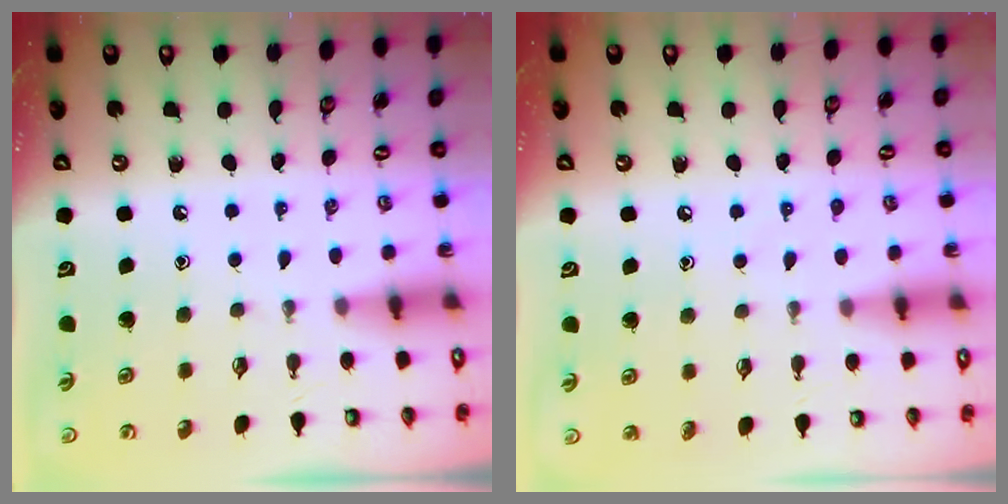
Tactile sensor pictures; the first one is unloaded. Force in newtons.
{"total": 4.3, "press": 4.3, "slide": 0.5}